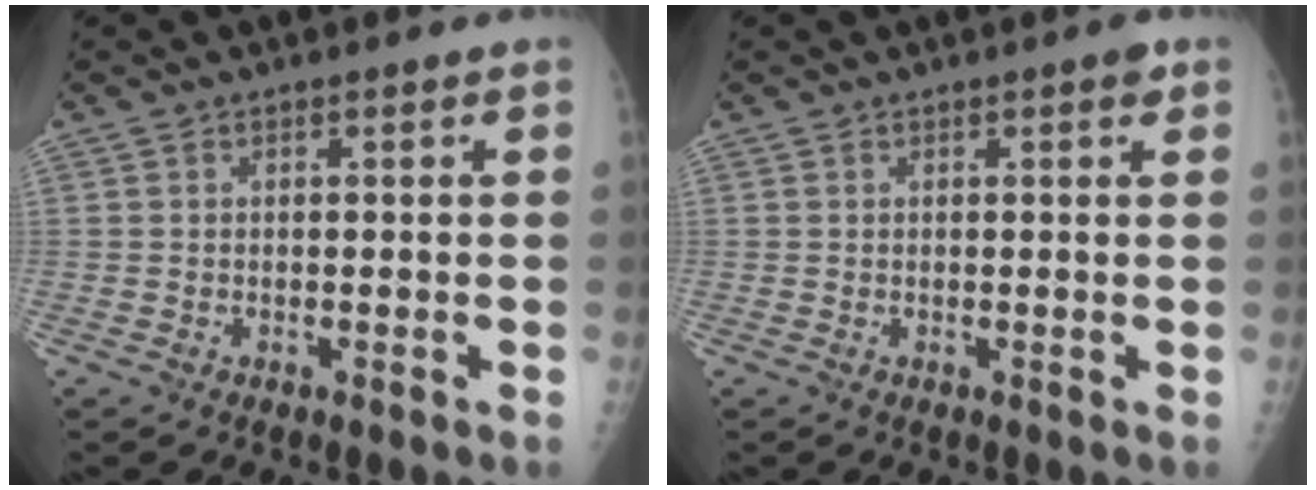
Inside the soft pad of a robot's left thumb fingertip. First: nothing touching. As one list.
[{"total": 1.4, "force": [0.8, 0.4, 1.1], "torque": [-0.013, 0.000, 0.008]}]